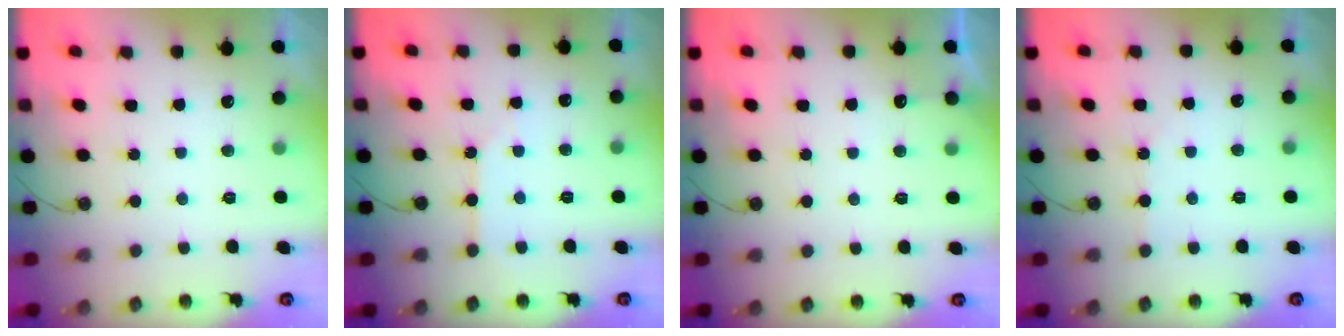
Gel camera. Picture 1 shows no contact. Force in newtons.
{"total": 2.1, "press": 2.1, "slide": 0.3}
{"total": 2.8, "press": 2.8, "slide": 0.4}
{"total": 1.7, "press": 1.6, "slide": 0.3}